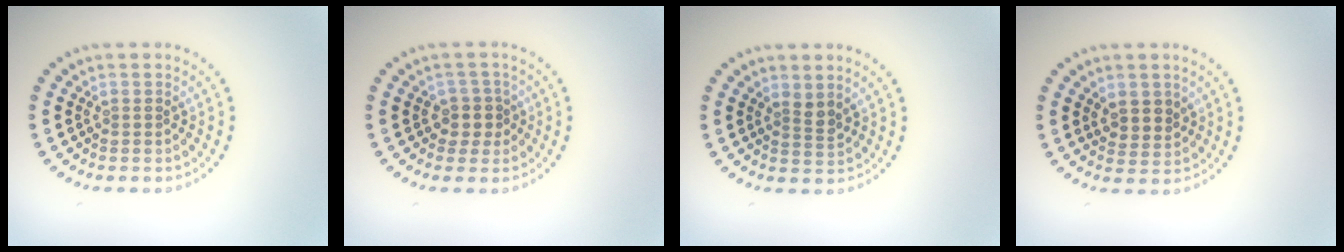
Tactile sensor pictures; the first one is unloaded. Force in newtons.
{"total": 2.1, "press": 1.7, "slide": 1.2}
{"total": 1.4, "press": 1.1, "slide": 1.0}
{"total": 2.1, "press": 1.9, "slide": 0.9}